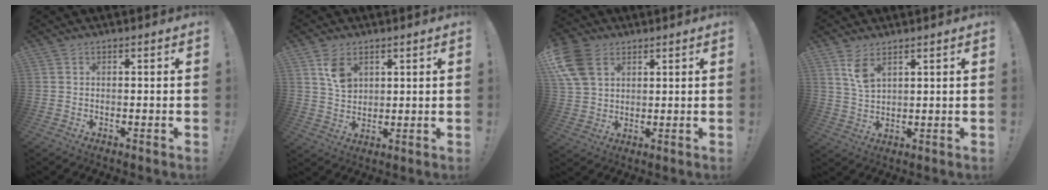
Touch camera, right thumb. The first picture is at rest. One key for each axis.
{"total": 7.6, "fx": 3.7, "fy": 5.2, "fz": 4.2, "tx": -0.053, "ty": -0.015, "tz": 0.069}
{"total": 14.1, "fx": 5.8, "fy": 10.7, "fz": 7.2, "tx": -0.130, "ty": -0.017, "tz": 0.120}
{"total": 5.9, "fx": 3.6, "fy": 2.6, "fz": 3.9, "tx": -0.062, "ty": -0.020, "tz": 0.065}